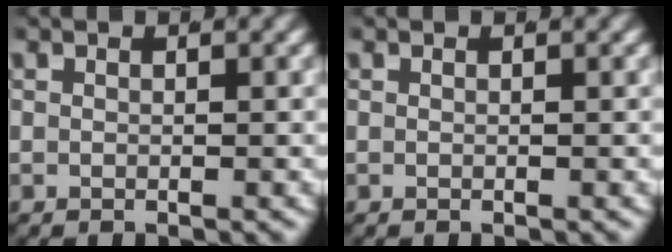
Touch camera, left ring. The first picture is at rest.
{"total": 0.0}